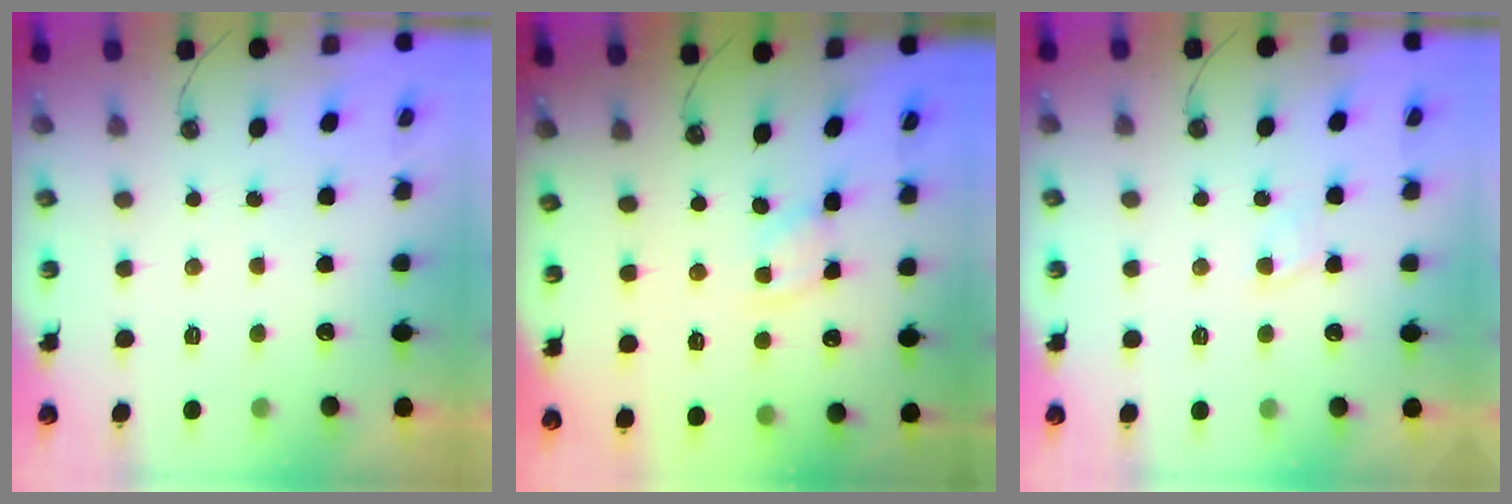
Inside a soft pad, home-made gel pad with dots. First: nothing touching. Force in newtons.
{"total": 2.4, "press": 2.4, "slide": 0.2}
{"total": 3.5, "press": 3.5, "slide": 0.4}